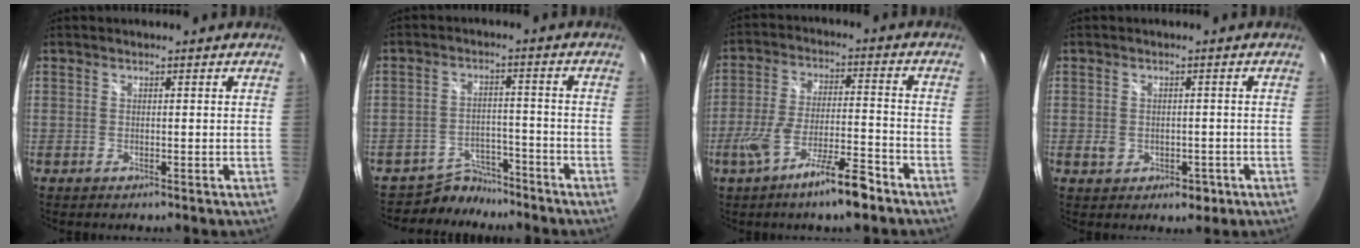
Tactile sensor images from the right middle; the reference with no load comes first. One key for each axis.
{"total": 6.0, "fx": -5.4, "fy": 2.6, "fz": -0.3, "tx": -0.003, "ty": 0.014, "tz": -0.086}
{"total": 11.9, "fx": -7.7, "fy": 1.9, "fz": 8.8, "tx": -0.172, "ty": -0.011, "tz": -0.131}
{"total": 4.1, "fx": -1.2, "fy": 3.2, "fz": 2.3, "tx": -0.037, "ty": 0.000, "tz": -0.011}